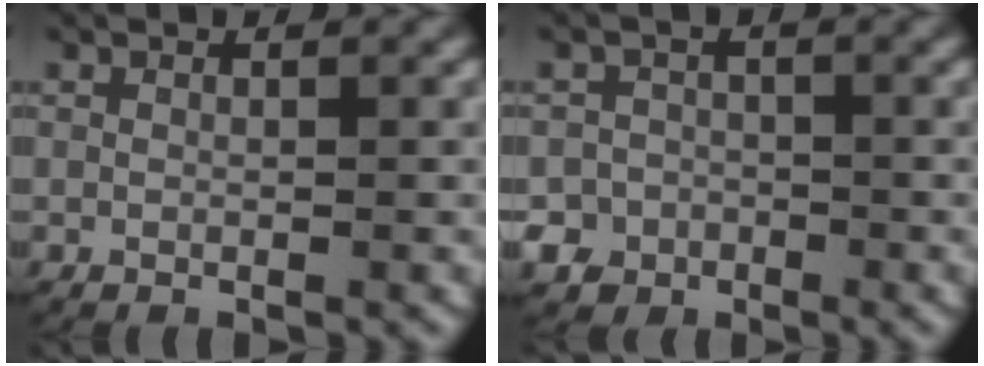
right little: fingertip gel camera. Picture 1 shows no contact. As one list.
[{"total": 7.3, "force": [-3.3, 6.4, 1.2], "torque": [-0.026, -0.016, -0.065]}]